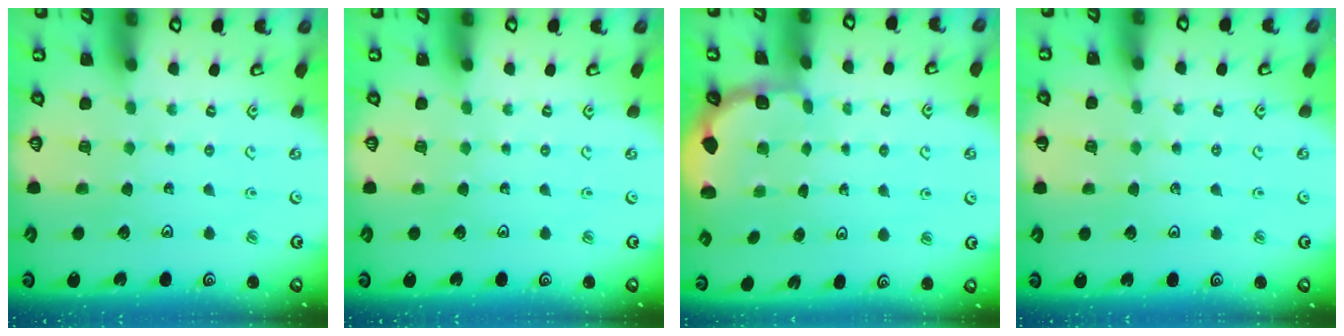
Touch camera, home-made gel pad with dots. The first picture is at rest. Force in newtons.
{"total": 0.0}
{"total": 1.8, "press": 1.7, "slide": 0.7}
{"total": 2.5, "press": 2.5, "slide": 0.4}